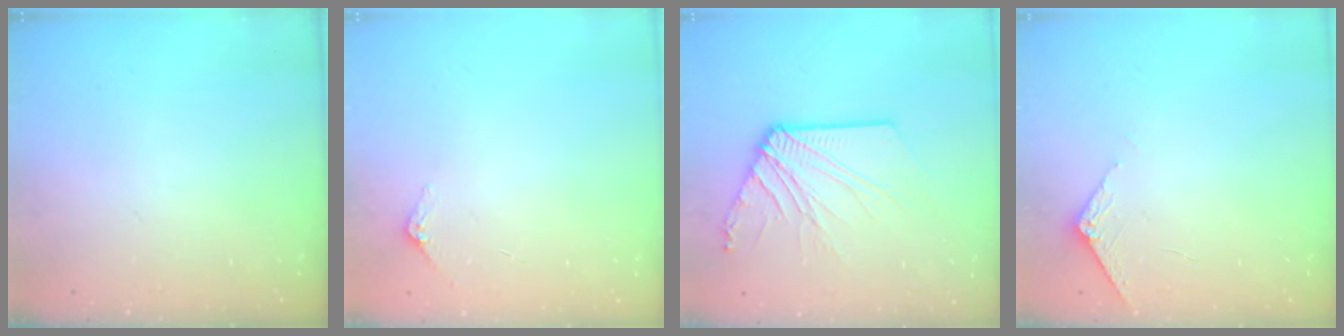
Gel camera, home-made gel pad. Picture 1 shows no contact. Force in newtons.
{"total": 2.9, "press": 2.9, "slide": 0.2}
{"total": 11.5, "press": 11.5, "slide": 0.8}
{"total": 2.9, "press": 2.9, "slide": 0.3}